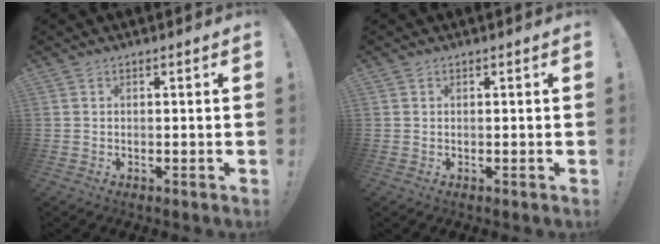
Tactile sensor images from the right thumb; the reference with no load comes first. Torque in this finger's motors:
{"motor_torque": [0.03, 0.18, 0.14, -0.09, 0.02]}